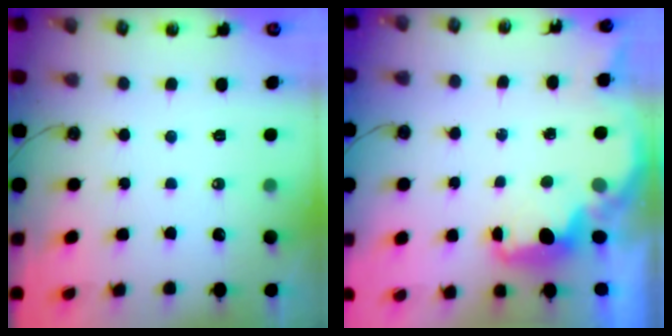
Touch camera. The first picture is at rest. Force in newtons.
{"total": 2.2, "press": 2.0, "slide": 0.7}